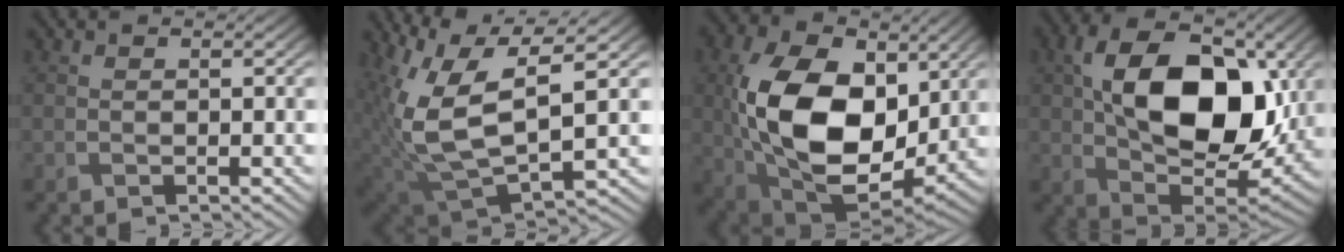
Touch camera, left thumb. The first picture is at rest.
{"total": 13.1, "force": [3.2, 5.8, 11.3], "torque": [-0.253, -0.011, 0.069]}
{"total": 17.1, "force": [1.6, 11.1, 12.9], "torque": [-0.272, -0.007, 0.040]}
{"total": 15.6, "force": [2.4, 9.4, 12.2], "torque": [-0.220, 0.007, 0.043]}